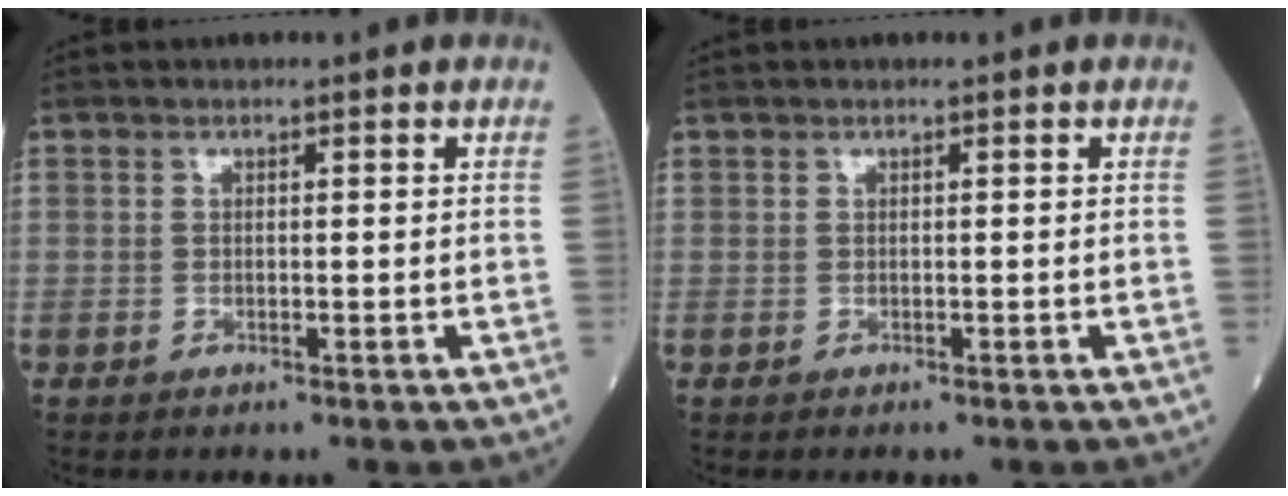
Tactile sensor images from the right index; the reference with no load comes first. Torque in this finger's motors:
{"motor_torque": [-0.08, 0.07, -0.02, 0.01]}